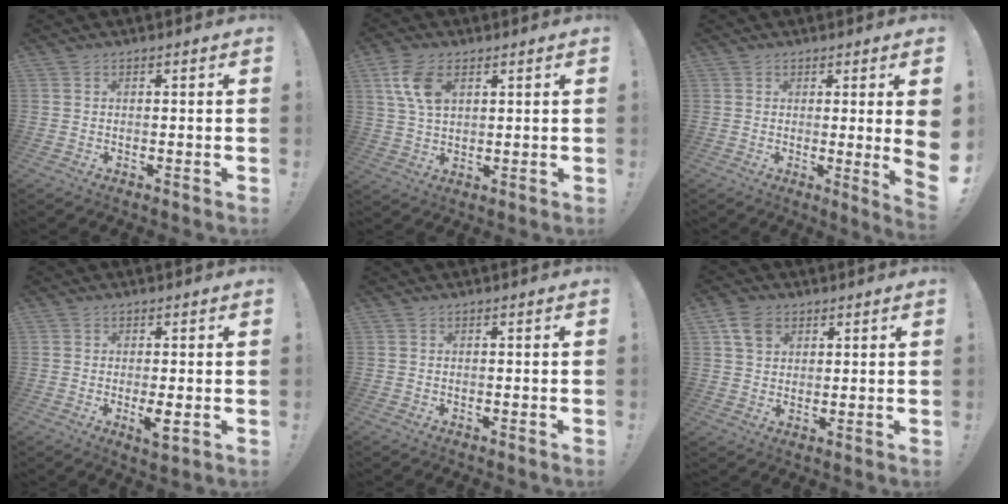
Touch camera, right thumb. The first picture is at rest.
{"total": 8.5, "force": [3.5, 4.8, 6.0], "torque": [-0.118, -0.008, 0.065]}
{"total": 6.2, "force": [0.8, -0.8, 6.1], "torque": [-0.091, -0.019, 0.014]}
{"total": 4.1, "force": [-0.8, 1.8, 3.6], "torque": [-0.047, -0.004, -0.013]}
{"total": 0.0}
{"total": 6.9, "force": [3.5, 5.0, 3.2], "torque": [-0.042, -0.009, 0.066]}